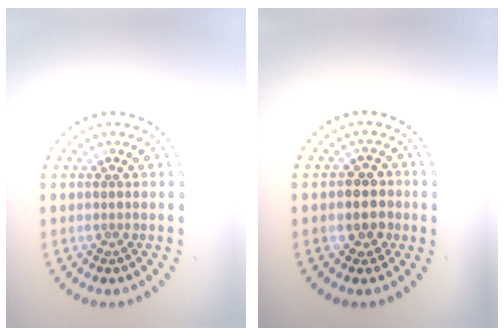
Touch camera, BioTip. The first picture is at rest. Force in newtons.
{"total": 2.8, "press": 2.6, "slide": 0.9}